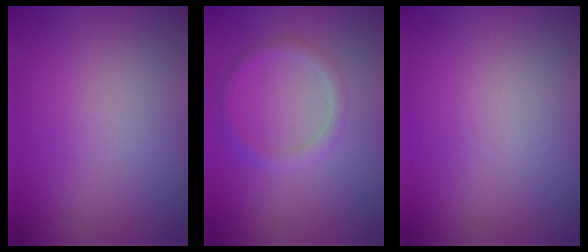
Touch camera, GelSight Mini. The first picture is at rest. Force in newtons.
{"total": 1.6, "press": 1.6, "slide": 0.1}
{"total": 0.0}